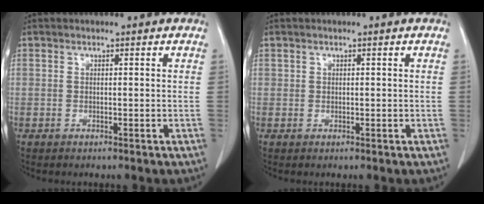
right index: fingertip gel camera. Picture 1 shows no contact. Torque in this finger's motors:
{"motor_torque": [-0.19, 0.17, 0.04, 0.00]}